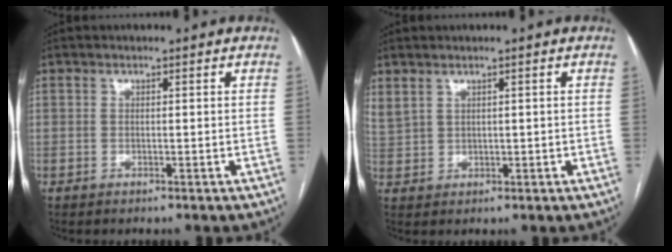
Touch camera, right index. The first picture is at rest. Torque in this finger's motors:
{"motor_torque": [0.01, 0.17, 0.00, 0.00]}